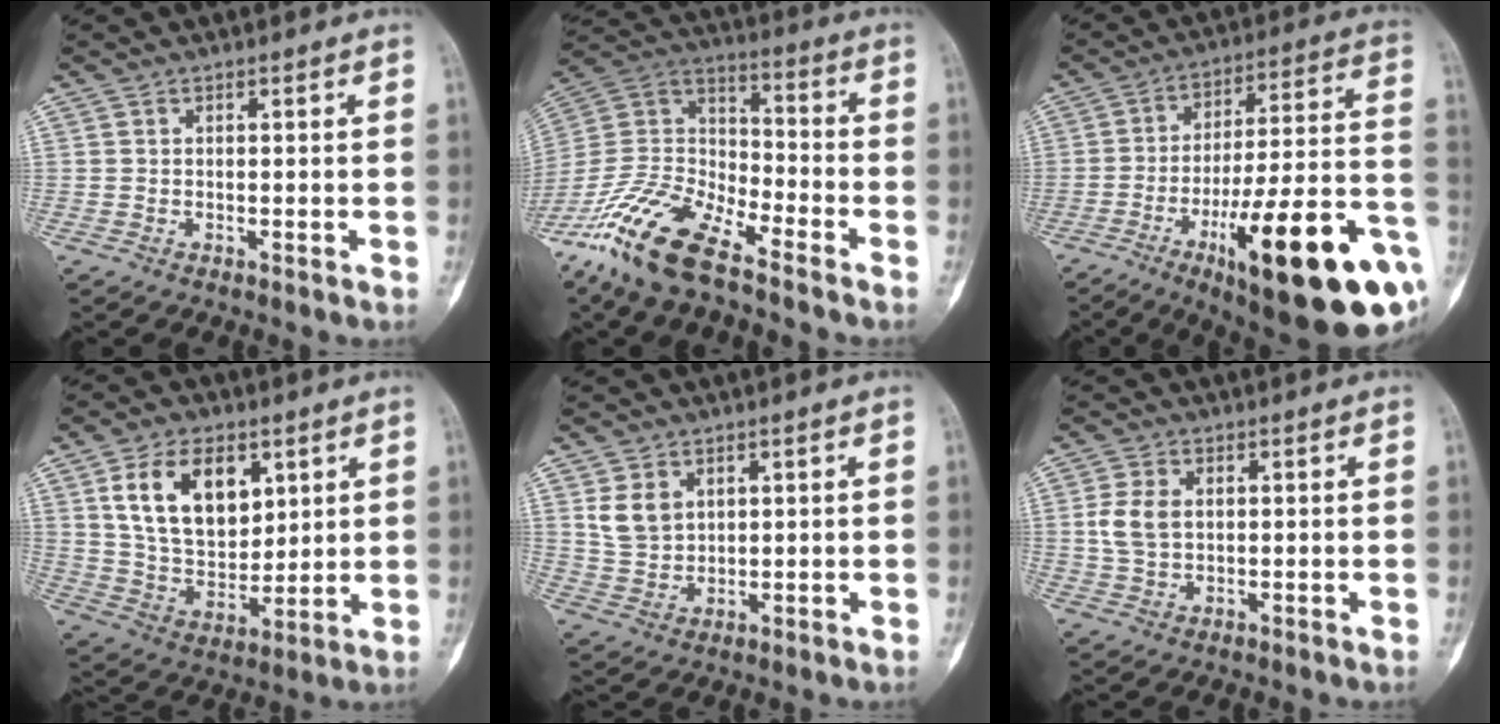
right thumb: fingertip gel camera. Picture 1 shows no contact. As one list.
[{"total": 17.9, "force": [-12.7, 6.0, 11.2], "torque": [-0.224, 0.059, -0.244]}, {"total": 29.3, "force": [-11.0, 7.1, 26.2], "torque": [-0.329, 0.037, -0.156]}, {"total": 15.7, "force": [6.0, 9.8, 10.7], "torque": [-0.155, -0.028, 0.124]}, {"total": 5.9, "force": [2.3, 4.4, 3.2], "torque": [-0.046, -0.011, 0.054]}, {"total": 5.7, "force": [0.7, 3.9, 4.1], "torque": [-0.087, 0.002, 0.016]}]